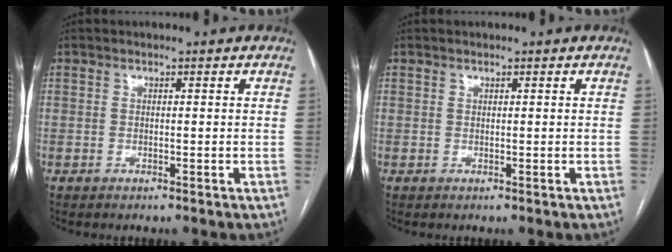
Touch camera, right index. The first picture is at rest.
{"total": 0.0}